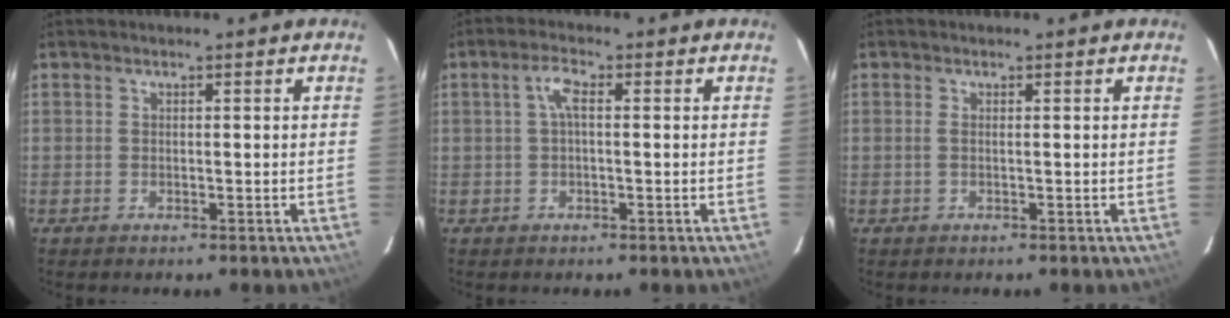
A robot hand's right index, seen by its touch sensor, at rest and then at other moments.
{"total": 2.9, "force": [0.3, 1.0, 2.8], "torque": [-0.057, 0.010, 0.006]}
{"total": 0.7, "force": [0.0, -0.2, 0.7], "torque": [-0.015, 0.000, -0.002]}